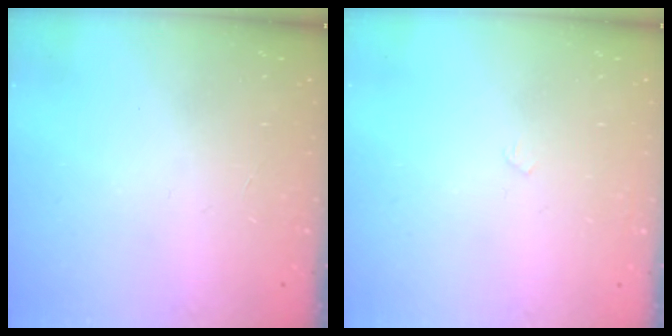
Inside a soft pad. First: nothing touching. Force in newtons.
{"total": 2.8, "press": 2.8, "slide": 0.5}